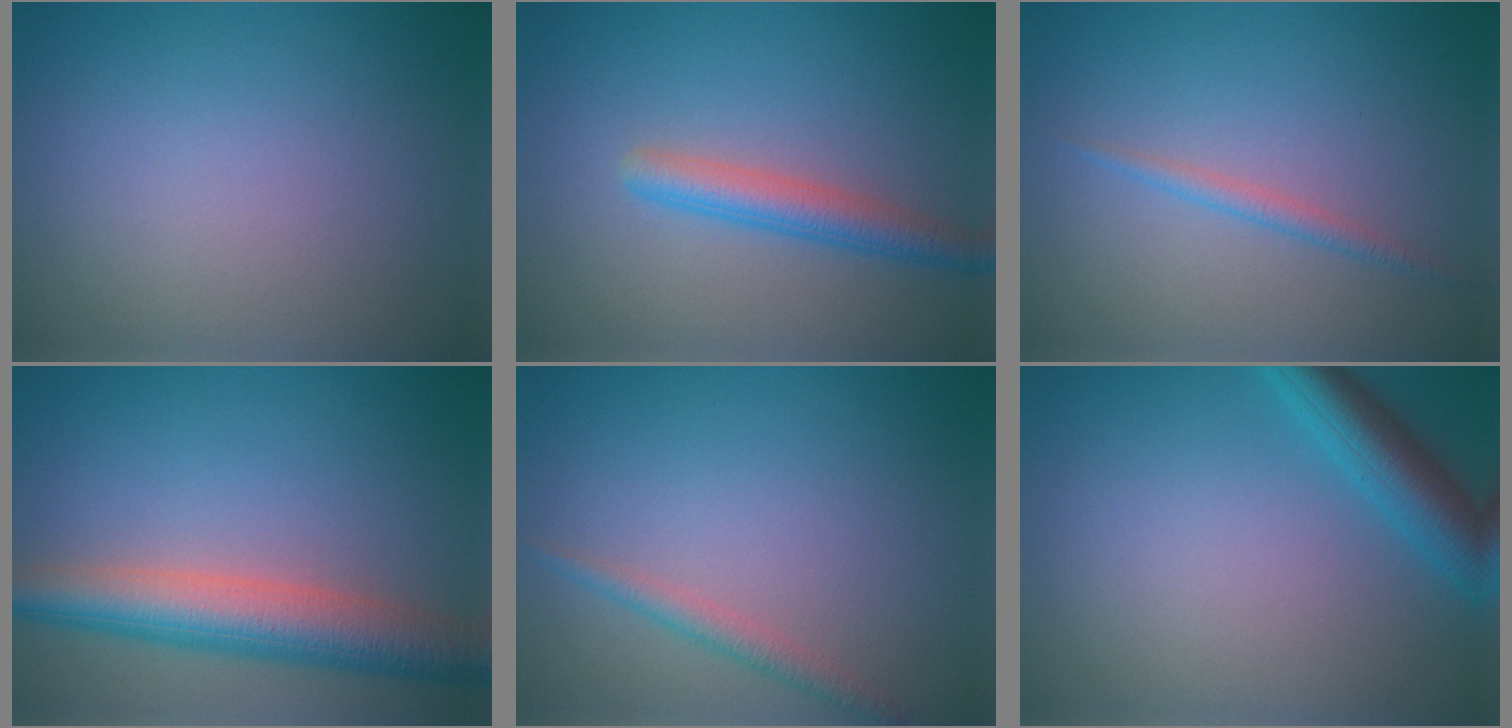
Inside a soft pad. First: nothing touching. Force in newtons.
{"total": 3.0, "press": 3.0, "slide": 0.1}
{"total": 1.2, "press": 1.2, "slide": 0.1}
{"total": 6.9, "press": 6.9, "slide": 0.4}
{"total": 1.6, "press": 1.6, "slide": 0.1}
{"total": 4.5, "press": 4.5, "slide": 0.2}